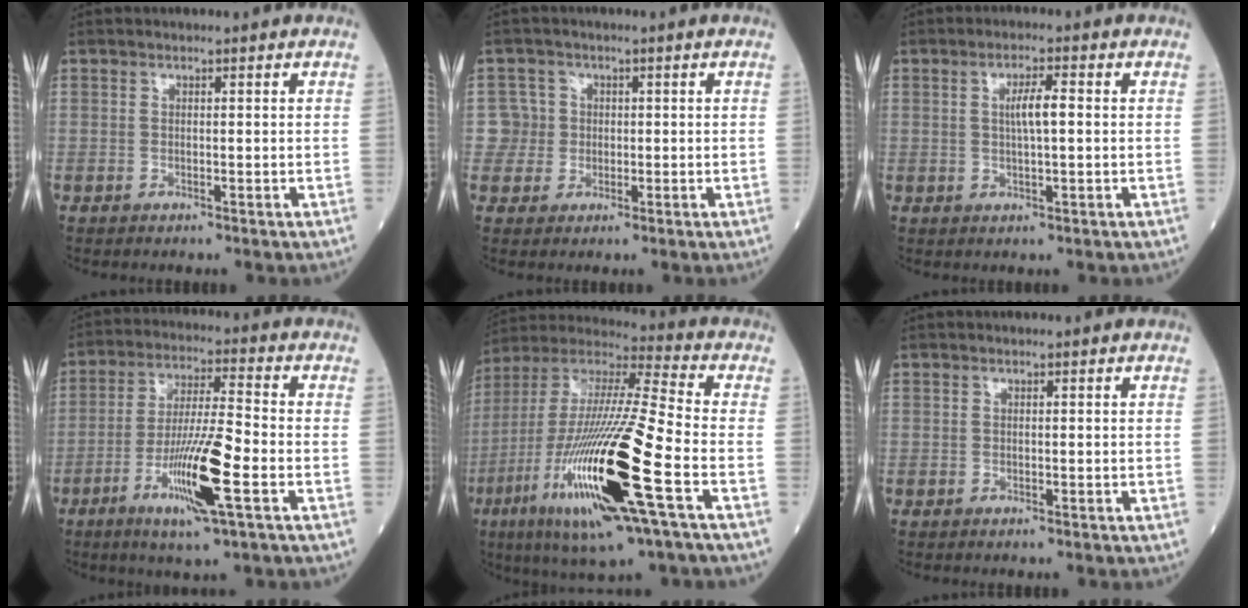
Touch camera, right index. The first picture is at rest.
{"total": 3.6, "force": [0.2, 3.6, -0.5], "torque": [0.024, 0.009, 0.002]}
{"total": 3.9, "force": [0.6, 0.6, 3.8], "torque": [-0.069, 0.003, 0.010]}
{"total": 12.0, "force": [-4.5, 0.4, 11.2], "torque": [-0.210, -0.015, -0.083]}
{"total": 25.2, "force": [-8.3, 2.4, 23.7], "torque": [-0.495, -0.039, -0.153]}
{"total": 0.0}